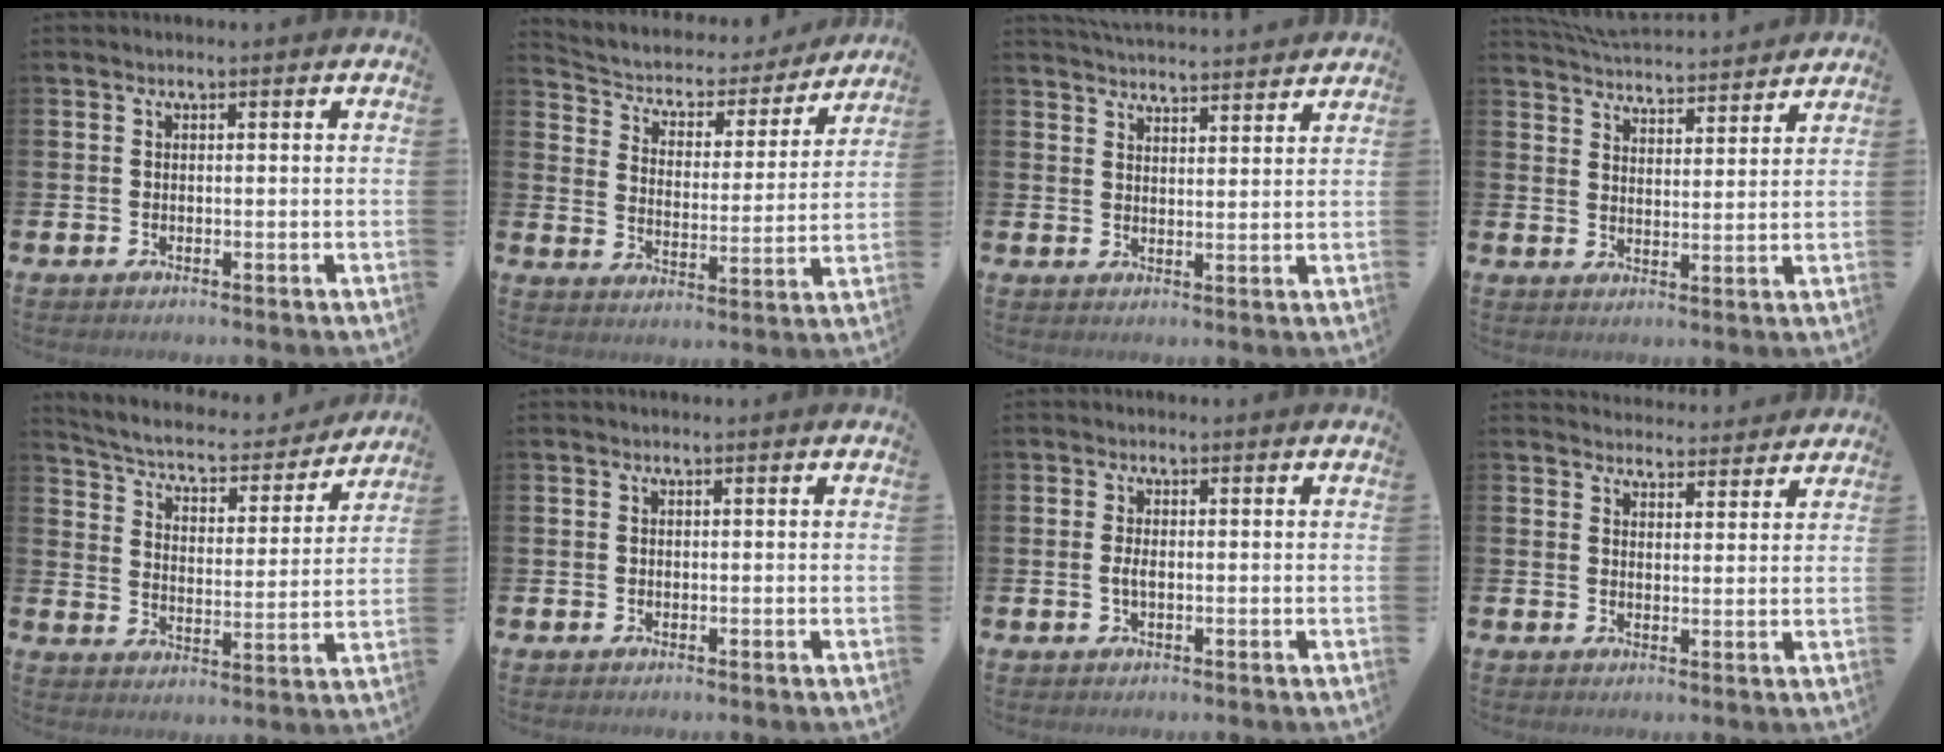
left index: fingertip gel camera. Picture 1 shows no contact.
{"total": 4.3, "force": [3.7, 2.0, 0.7], "torque": [-0.046, -0.032, 0.054]}
{"total": 4.1, "force": [4.1, 0.0, 0.1], "torque": [-0.010, -0.028, 0.073]}
{"total": 5.2, "force": [5.2, 0.4, 0.3], "torque": [-0.022, -0.039, 0.091]}
{"total": 5.7, "force": [5.2, 1.6, 1.8], "torque": [-0.070, -0.041, 0.083]}
{"total": 0.0}
{"total": 1.6, "force": [-0.2, 0.6, 1.4], "torque": [-0.026, 0.001, -0.005]}
{"total": 3.6, "force": [3.5, 0.7, -0.2], "torque": [0.004, -0.023, 0.063]}